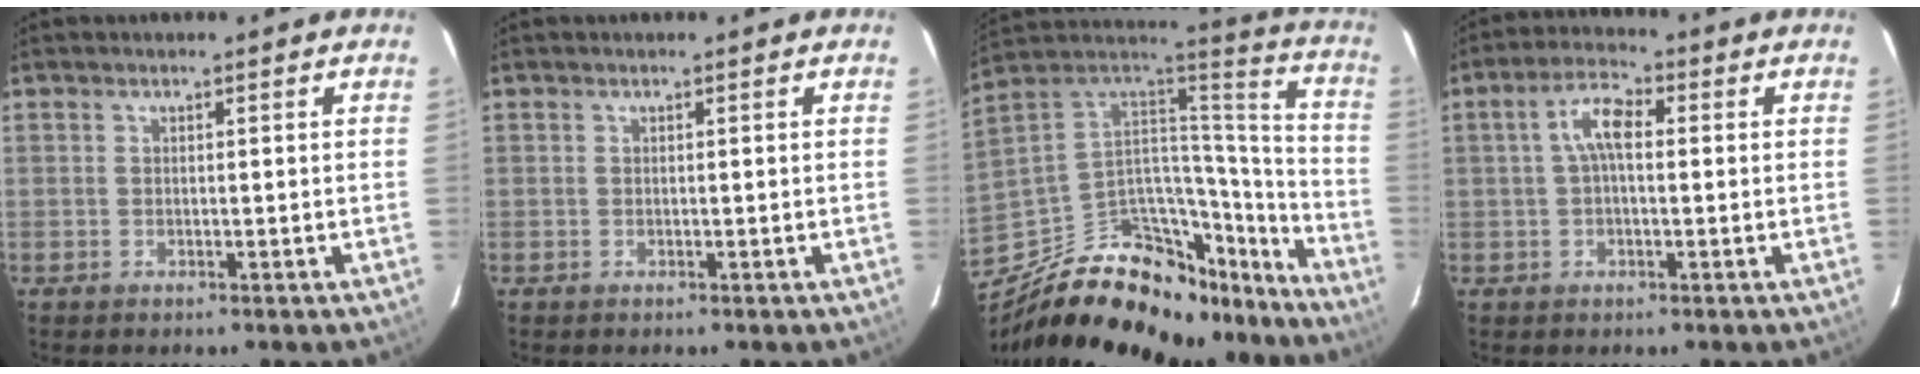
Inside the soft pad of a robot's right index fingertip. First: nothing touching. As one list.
[{"total": 0.0}, {"total": 29.9, "force": [-21.0, 14.8, 15.3], "torque": [-0.250, 0.056, -0.295]}, {"total": 5.6, "force": [0.6, 2.4, 5.0], "torque": [-0.100, 0.018, 0.009]}]